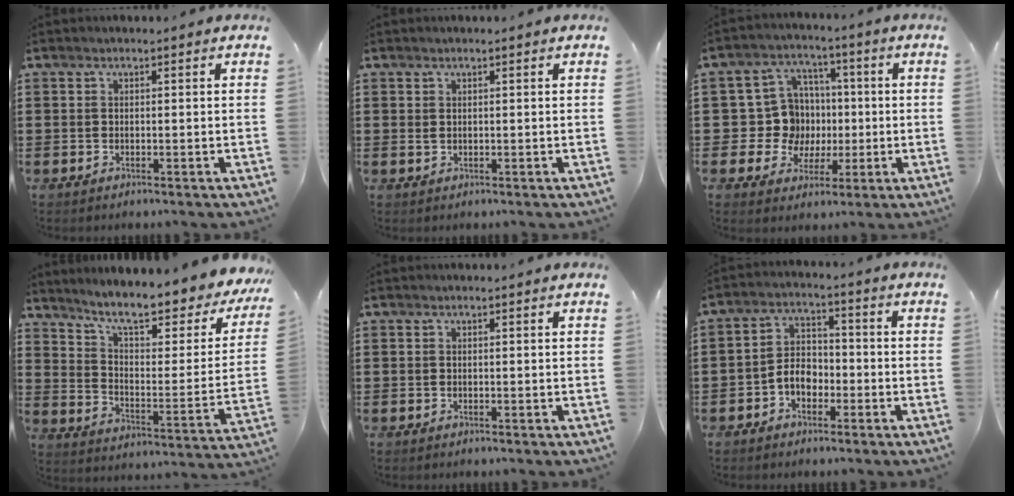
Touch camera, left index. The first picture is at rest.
{"total": 0.6, "force": [0.2, 0.4, 0.4], "torque": [-0.009, 0.003, 0.004]}
{"total": 9.9, "force": [0.5, 9.4, 2.9], "torque": [-0.073, 0.006, 0.020]}
{"total": 9.4, "force": [7.6, 1.1, 5.4], "torque": [-0.111, -0.060, 0.120]}
{"total": 0.0}
{"total": 4.5, "force": [-2.2, 3.1, 2.5], "torque": [-0.060, 0.009, -0.047]}